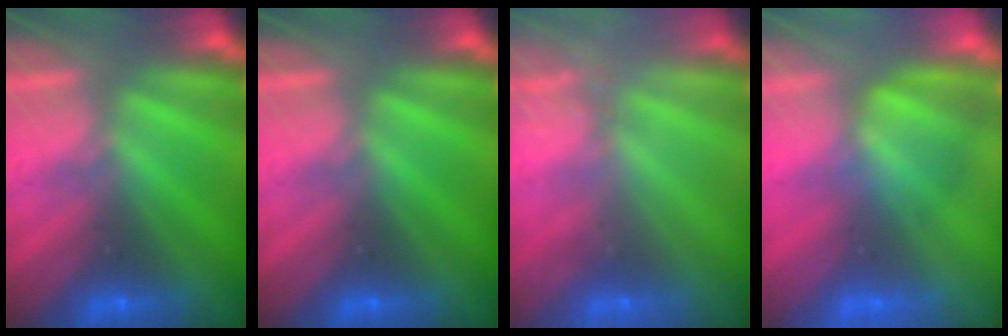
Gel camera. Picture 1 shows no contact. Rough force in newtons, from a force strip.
{"total": 0.0}
{"total": 2.6}
{"total": 3.4}